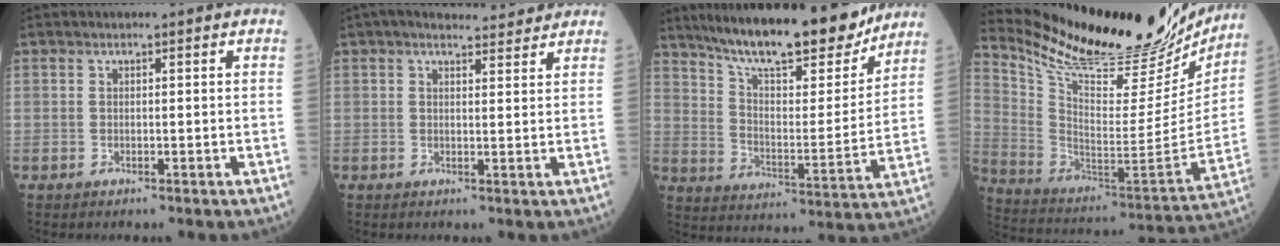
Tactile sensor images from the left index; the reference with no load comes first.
{"total": 7.3, "force": [6.6, 1.8, 2.4], "torque": [-0.033, 0.018, 0.085]}
{"total": 20.6, "force": [17.3, 3.9, 10.6], "torque": [-0.169, -0.012, 0.263]}
{"total": 29.4, "force": [25.6, 6.3, 12.8], "torque": [-0.218, -0.064, 0.375]}